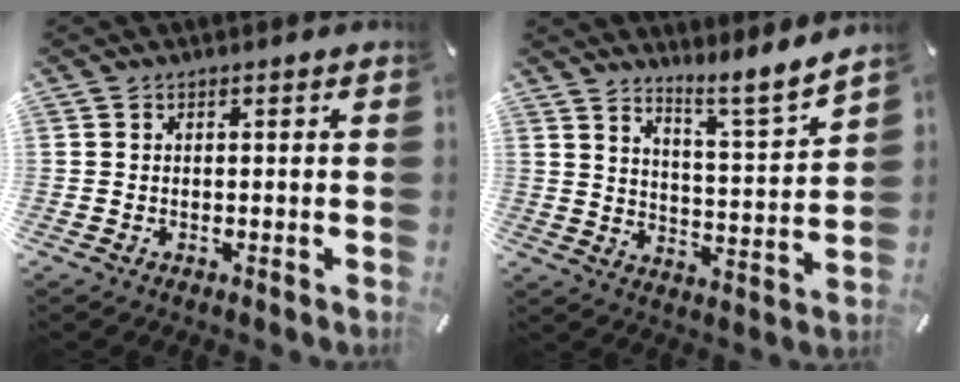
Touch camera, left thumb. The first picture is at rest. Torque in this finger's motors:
{"motor_torque": [1.10, 0.49, 0.30, -1.21, 0.05]}